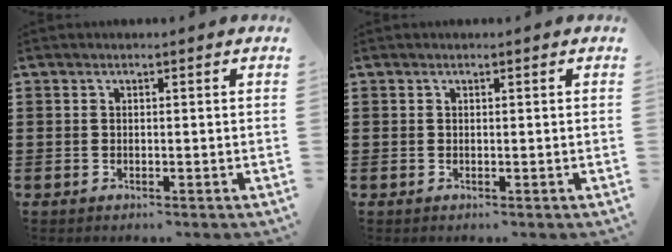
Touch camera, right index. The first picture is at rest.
{"total": 0.0}